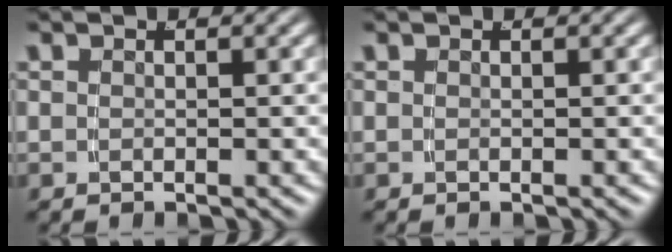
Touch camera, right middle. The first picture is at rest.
{"total": 0.0}